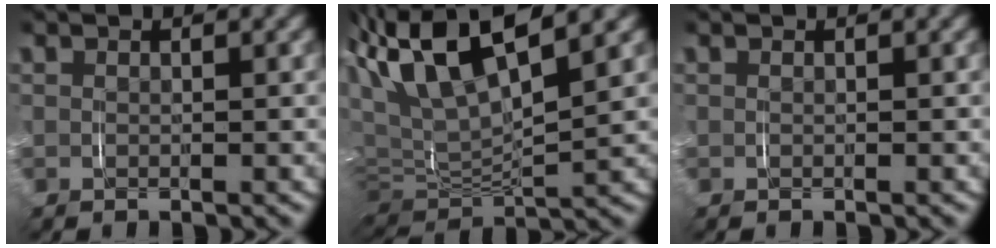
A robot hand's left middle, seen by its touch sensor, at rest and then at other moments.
{"total": 11.4, "force": [4.5, 6.3, 8.4], "torque": [-0.188, 0.006, 0.070]}
{"total": 0.0}